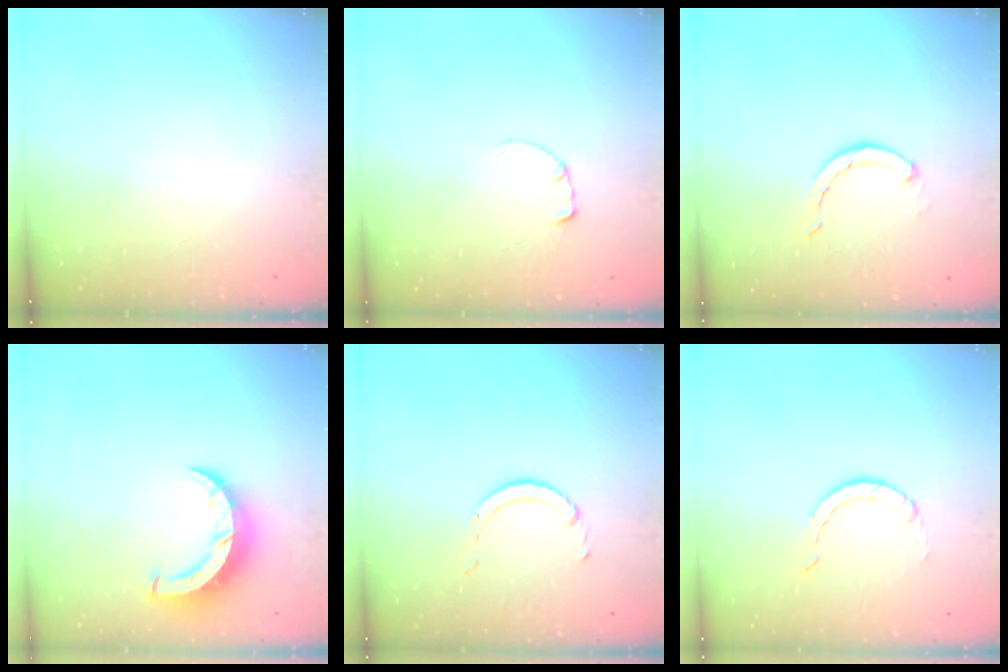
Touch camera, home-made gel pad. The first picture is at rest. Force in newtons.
{"total": 0.6, "press": 0.5, "slide": 0.2}
{"total": 2.1, "press": 2.0, "slide": 0.4}
{"total": 8.6, "press": 8.5, "slide": 0.7}
{"total": 2.5, "press": 2.5, "slide": 0.2}
{"total": 0.8, "press": 0.8, "slide": 0.1}